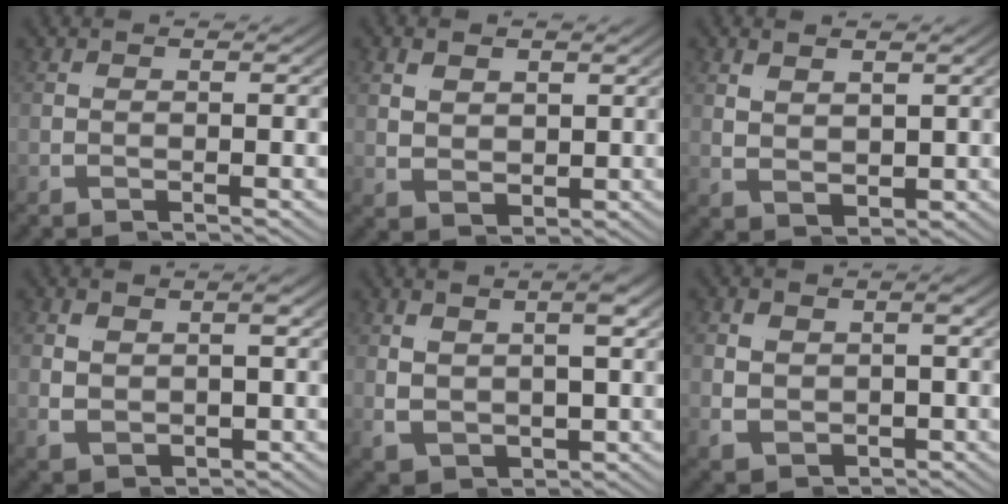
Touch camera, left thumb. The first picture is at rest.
{"total": 2.4, "force": [1.0, 1.7, 1.3], "torque": [-0.021, -0.006, 0.019]}
{"total": 1.2, "force": [0.9, 0.1, 0.7], "torque": [-0.007, 0.006, 0.016]}
{"total": 1.6, "force": [-0.1, 0.9, 1.4], "torque": [-0.022, -0.001, -0.001]}
{"total": 3.0, "force": [-0.4, 1.2, 2.7], "torque": [-0.044, -0.004, -0.002]}
{"total": 2.2, "force": [-0.2, 1.6, 1.4], "torque": [-0.028, -0.009, 0.001]}